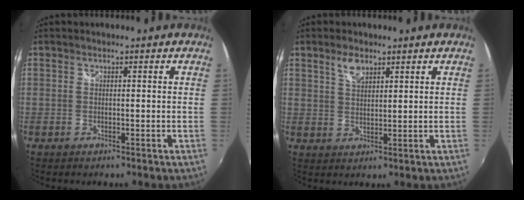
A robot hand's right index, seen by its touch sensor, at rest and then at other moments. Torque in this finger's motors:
{"motor_torque": [0.36, 0.22, 0.10, 0.02]}